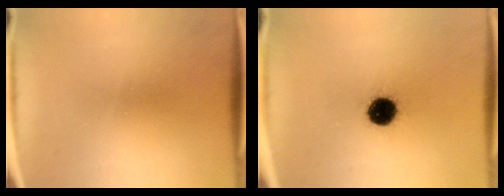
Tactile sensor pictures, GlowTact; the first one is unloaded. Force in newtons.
{"total": 10.4}